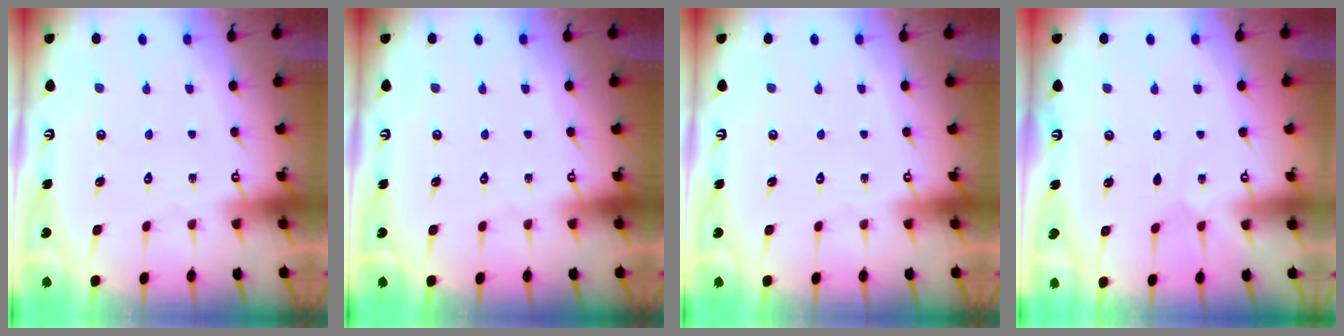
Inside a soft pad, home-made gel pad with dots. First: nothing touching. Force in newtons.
{"total": 0.0}
{"total": 0.0}
{"total": 0.6, "press": 0.6, "slide": 0.2}